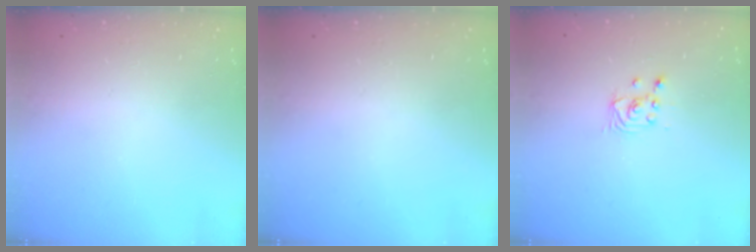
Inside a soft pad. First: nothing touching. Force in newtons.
{"total": 0.0}
{"total": 2.2, "press": 2.2, "slide": 0.2}